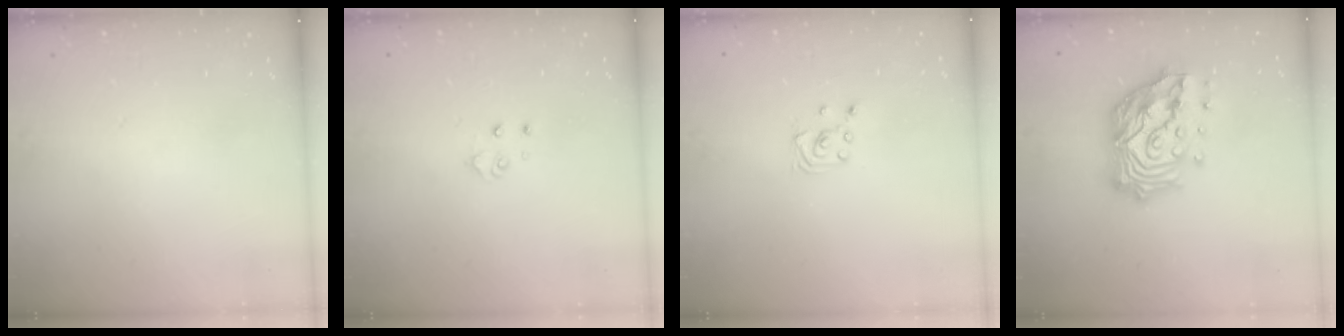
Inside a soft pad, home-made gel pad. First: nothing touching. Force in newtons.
{"total": 3.9, "press": 3.9, "slide": 0.3}
{"total": 2.3, "press": 2.3, "slide": 0.2}
{"total": 22.0, "press": 21.7, "slide": 3.4}